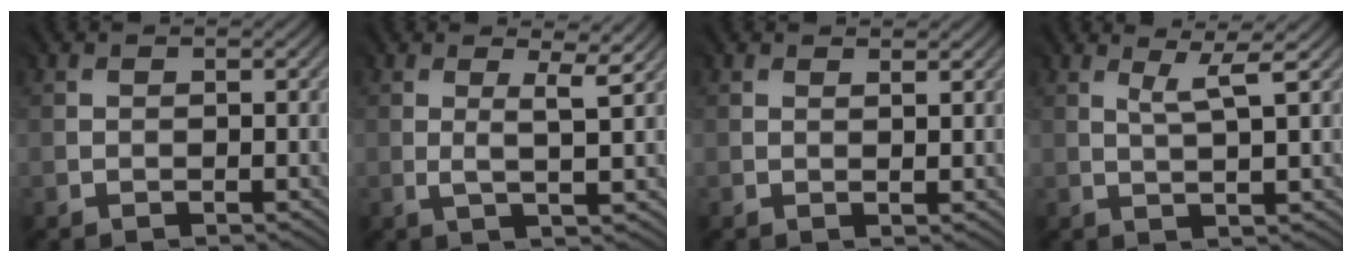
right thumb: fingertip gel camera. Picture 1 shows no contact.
{"total": 3.5, "force": [1.0, 0.3, 3.3], "torque": [-0.060, 0.002, 0.022]}
{"total": 1.1, "force": [0.9, 0.0, 0.6], "torque": [-0.012, -0.003, 0.018]}
{"total": 3.0, "force": [1.3, 0.0, 2.7], "torque": [-0.050, 0.000, 0.031]}